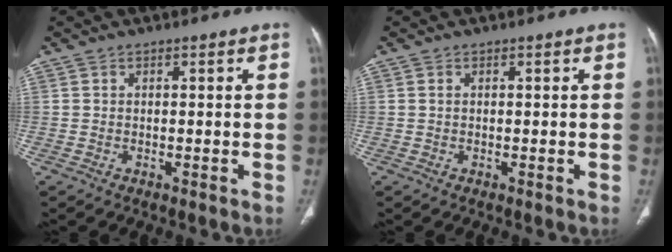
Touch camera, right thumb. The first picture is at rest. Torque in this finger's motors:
{"motor_torque": [-0.18, -0.10, -0.34, 0.34, -0.02]}